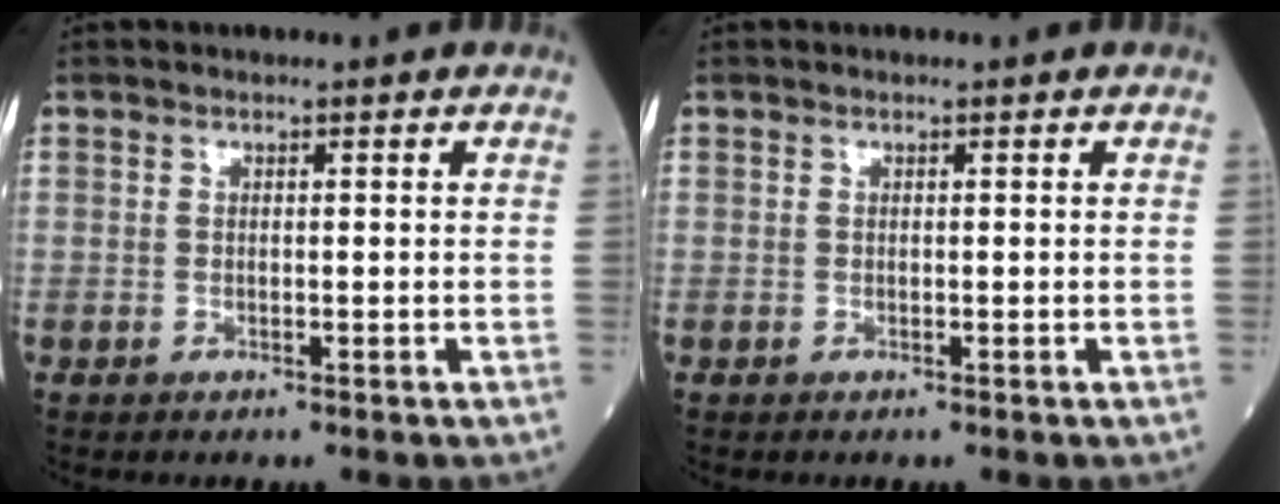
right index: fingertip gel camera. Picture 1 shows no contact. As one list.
[{"total": 0.0}]